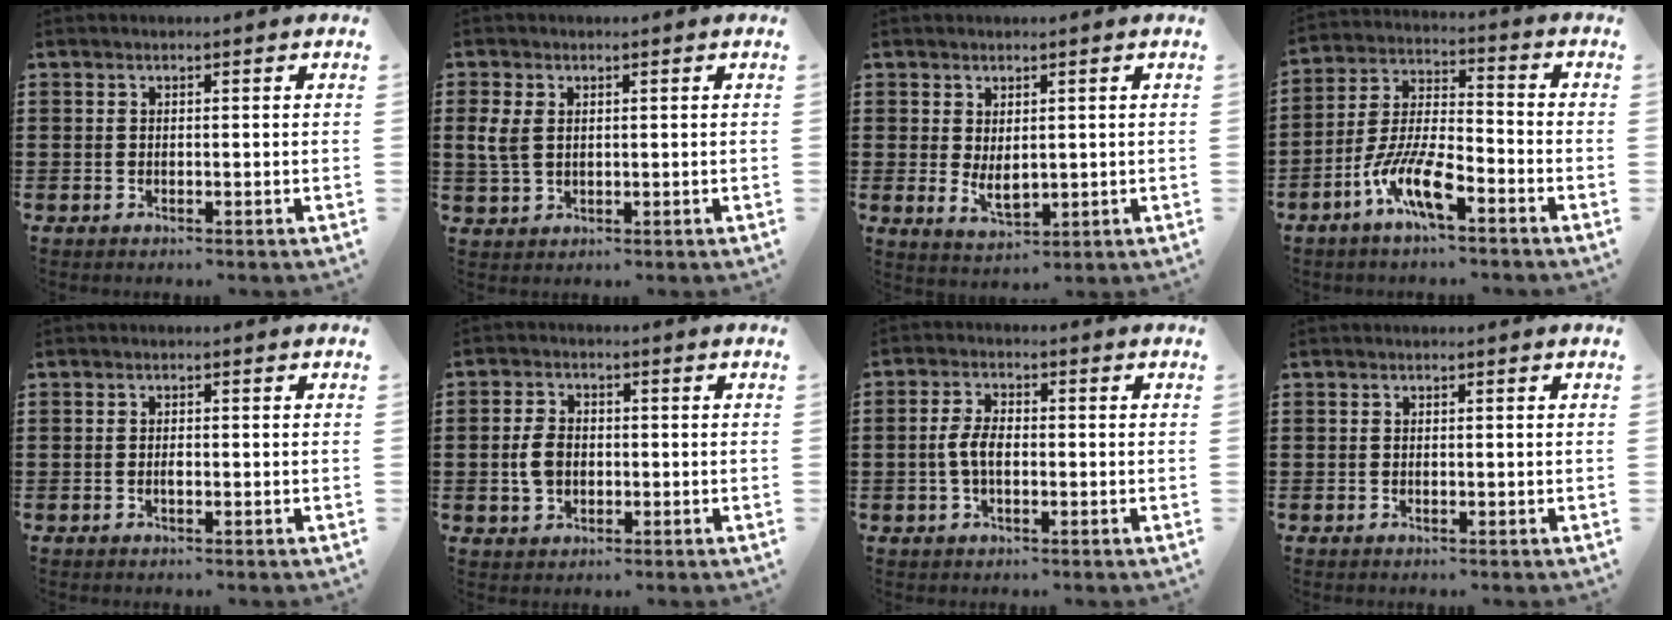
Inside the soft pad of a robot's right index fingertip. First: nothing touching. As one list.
[{"total": 3.5, "force": [1.0, 2.2, 2.5], "torque": [-0.070, 0.001, 0.013]}, {"total": 3.4, "force": [0.5, 1.8, 2.9], "torque": [-0.047, -0.001, 0.009]}, {"total": 9.6, "force": [-6.0, 2.6, 7.1], "torque": [-0.166, -0.006, -0.116]}, {"total": 0.9, "force": [-0.2, 0.4, 0.8], "torque": [-0.016, -0.003, -0.003]}, {"total": 4.4, "force": [-0.5, 3.1, 3.1], "torque": [-0.077, 0.002, -0.013]}, {"total": 4.3, "force": [-0.7, 2.1, 3.7], "torque": [-0.088, -0.002, -0.019]}, {"total": 0.0}]